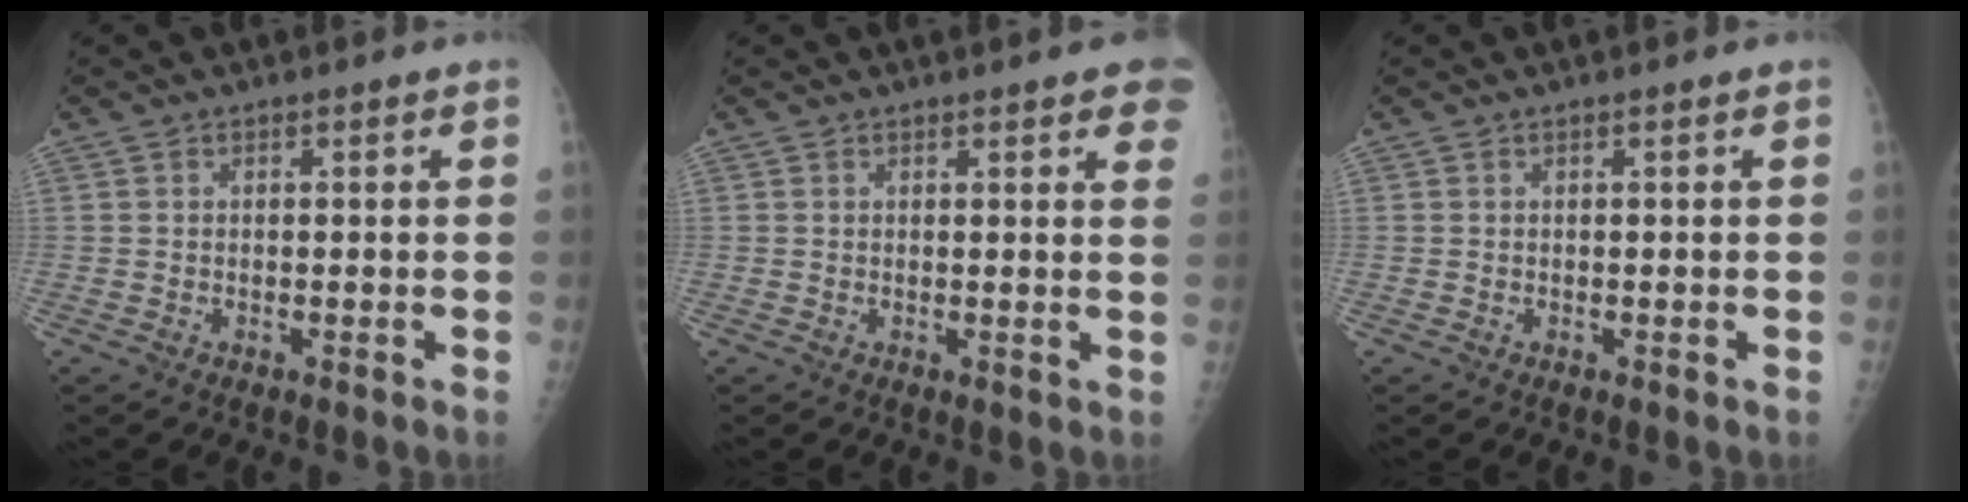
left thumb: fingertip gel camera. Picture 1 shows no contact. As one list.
[{"total": 7.0, "force": [4.4, 1.7, 5.2], "torque": [-0.043, -0.005, 0.043]}, {"total": 0.0}]